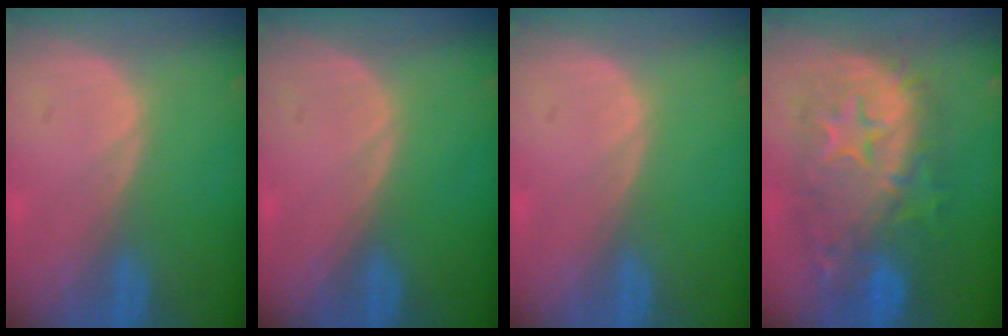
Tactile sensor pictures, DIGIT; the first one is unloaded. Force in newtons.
{"total": 0.0}
{"total": 0.0}
{"total": 12.0, "press": 11.9, "slide": 1.2}